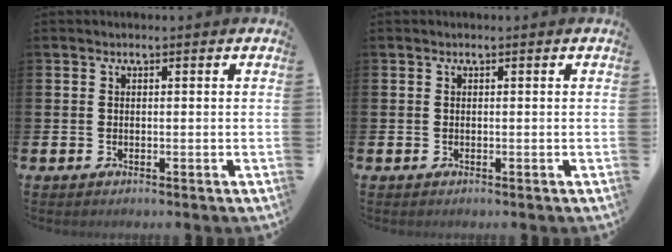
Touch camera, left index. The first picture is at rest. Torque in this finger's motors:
{"motor_torque": [-0.05, 0.05, 0.00, 0.00]}